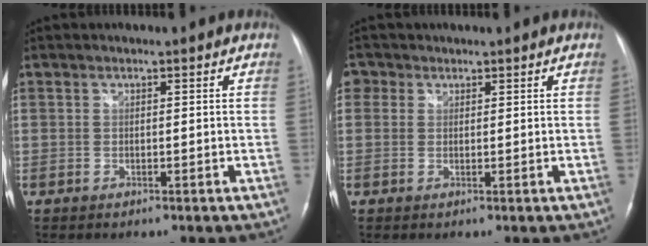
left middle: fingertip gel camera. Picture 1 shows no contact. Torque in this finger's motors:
{"motor_torque": [-0.09, 0.11, -0.17, 0.01]}